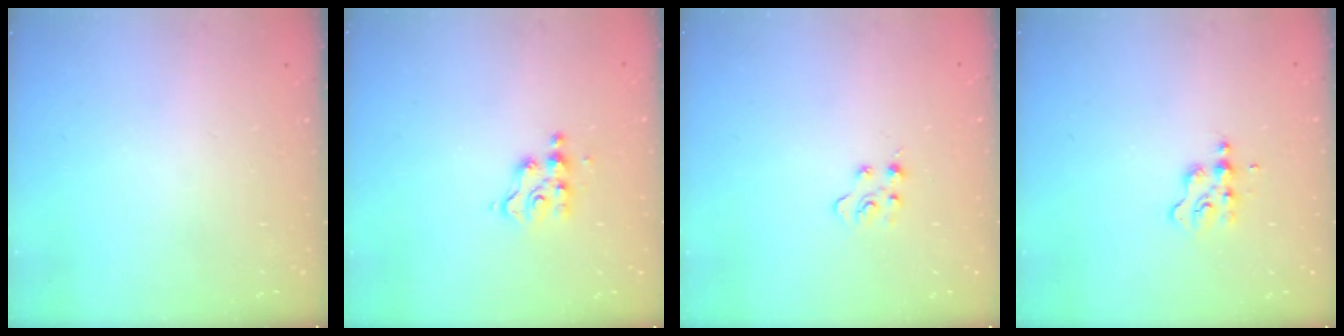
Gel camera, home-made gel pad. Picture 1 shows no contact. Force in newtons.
{"total": 4.6, "press": 4.6, "slide": 0.3}
{"total": 2.9, "press": 2.8, "slide": 0.4}
{"total": 3.1, "press": 3.1, "slide": 0.3}